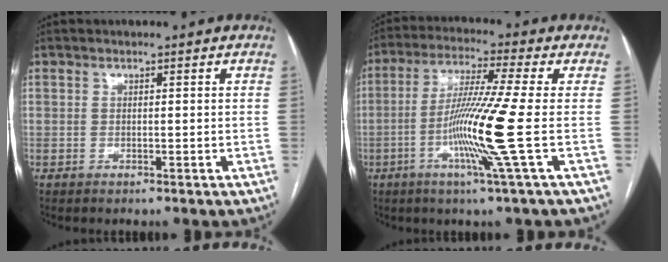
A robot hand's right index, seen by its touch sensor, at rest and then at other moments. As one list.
[{"total": 11.9, "force": [-2.8, -2.6, 11.3], "torque": [-0.217, -0.018, -0.061]}]